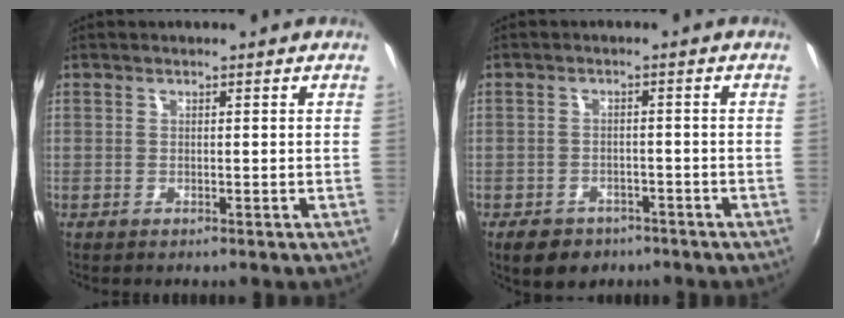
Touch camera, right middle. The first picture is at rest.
{"total": 6.4, "force": [-4.3, 4.1, 2.3], "torque": [-0.058, -0.003, -0.058]}